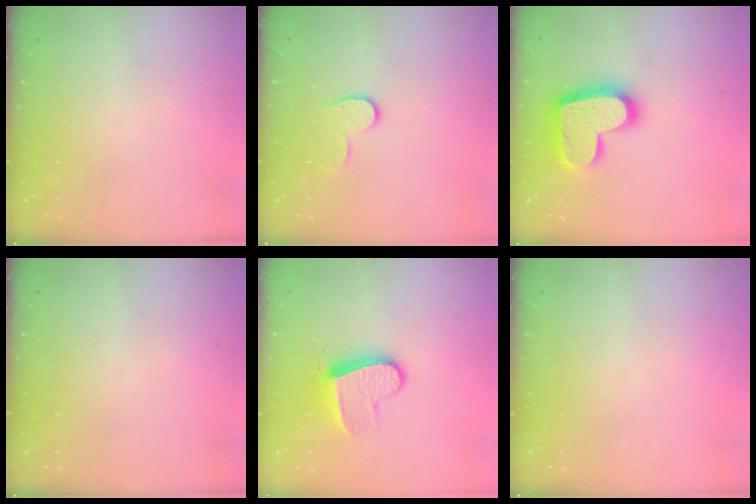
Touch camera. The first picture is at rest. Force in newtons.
{"total": 6.6, "press": 6.6, "slide": 0.6}
{"total": 18.7, "press": 18.6, "slide": 1.1}
{"total": 0.0}
{"total": 9.9, "press": 9.8, "slide": 0.6}
{"total": 0.0}